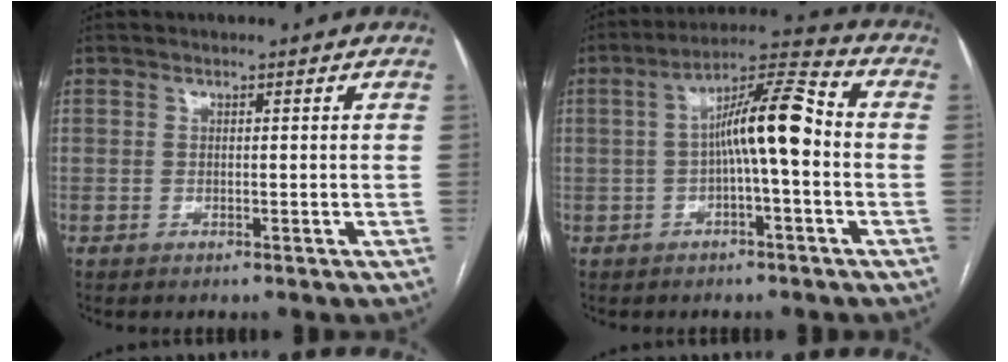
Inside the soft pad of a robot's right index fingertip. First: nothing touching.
{"total": 10.0, "force": [-0.6, 1.3, 9.9], "torque": [-0.168, 0.032, -0.014]}